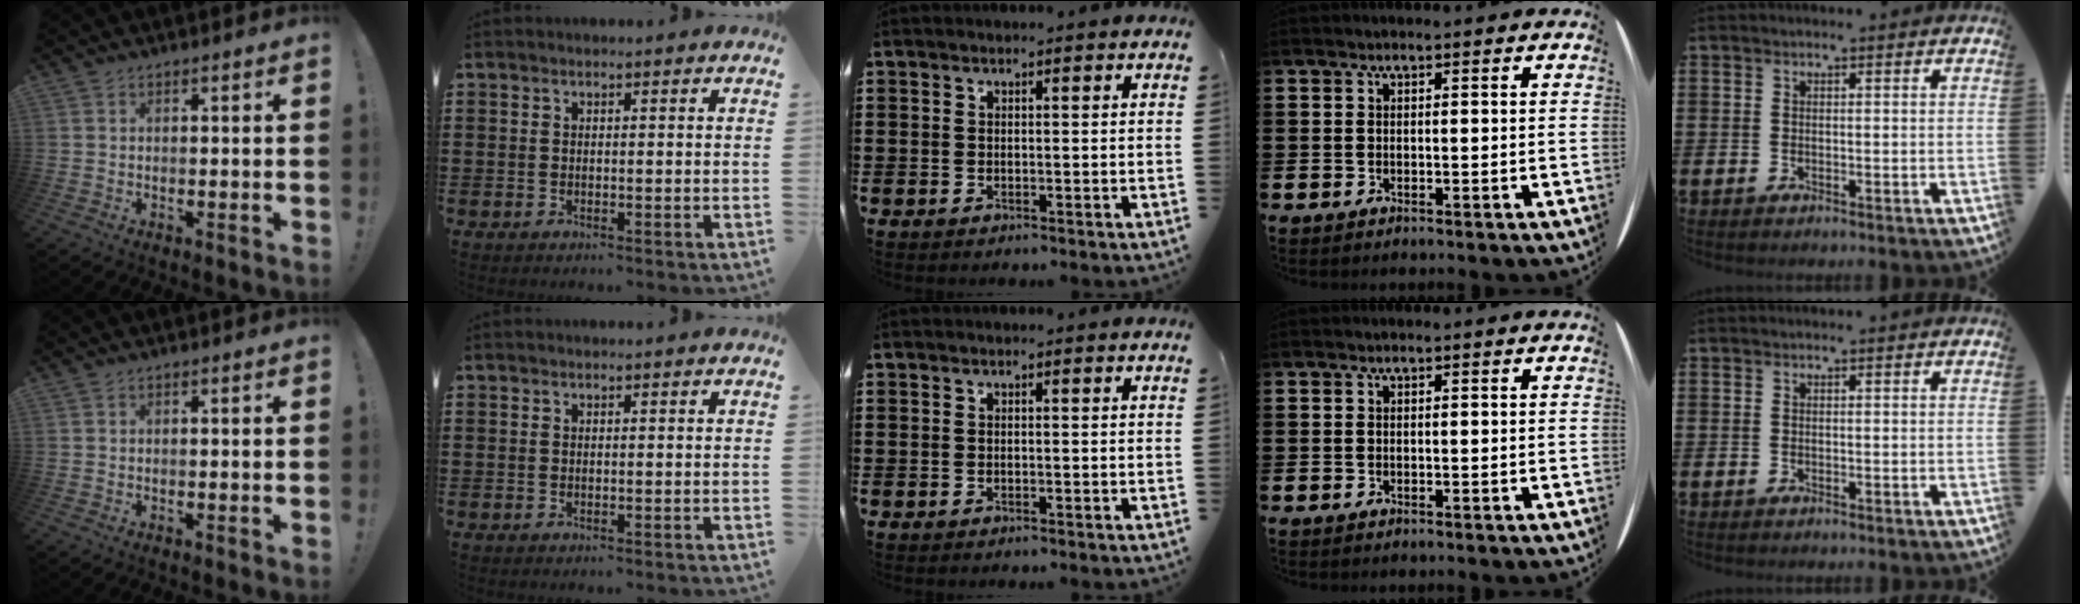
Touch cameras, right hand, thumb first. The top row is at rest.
{"thumb": {"total": 0.6, "force": [0.0, -0.3, 0.5], "torque": [-0.006, -0.002, -0.001]}}